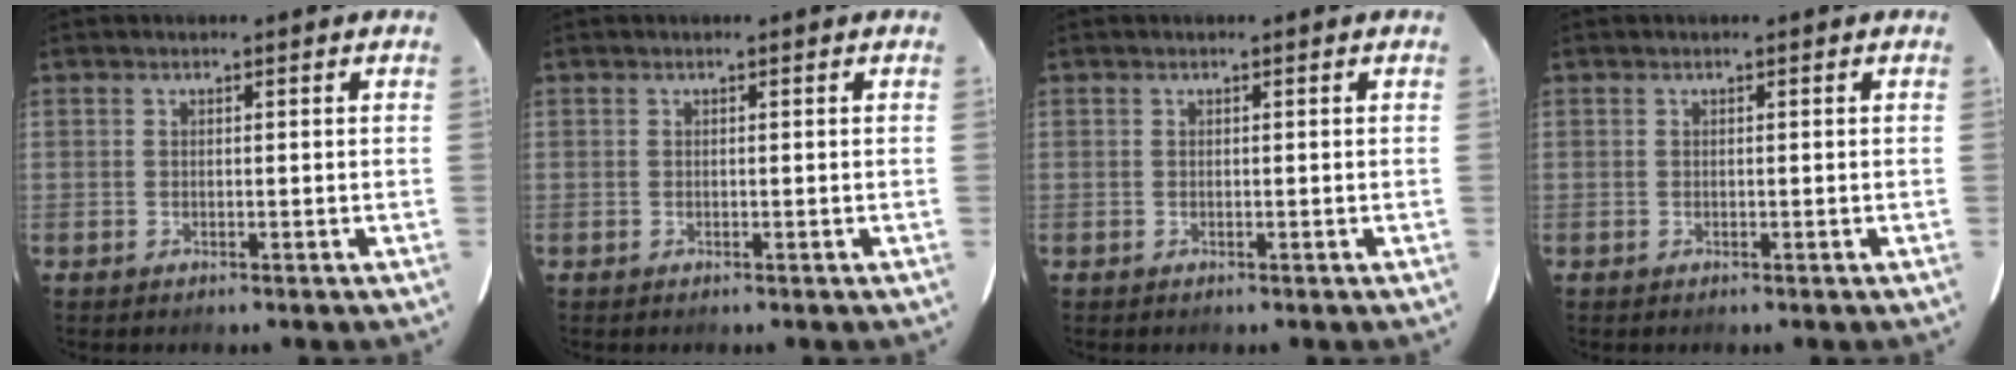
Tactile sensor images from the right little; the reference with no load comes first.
{"total": 0.0}
{"total": 0.0}
{"total": 0.0}